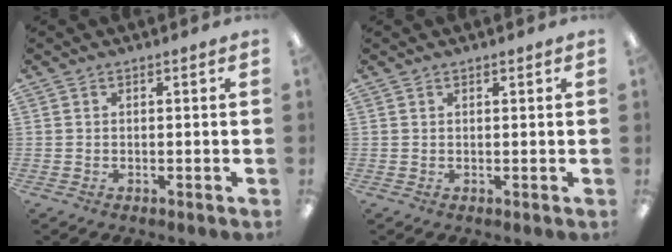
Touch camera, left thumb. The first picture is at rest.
{"total": 0.7, "force": [0.6, 0.3, 0.1], "torque": [-0.003, 0.000, 0.012]}